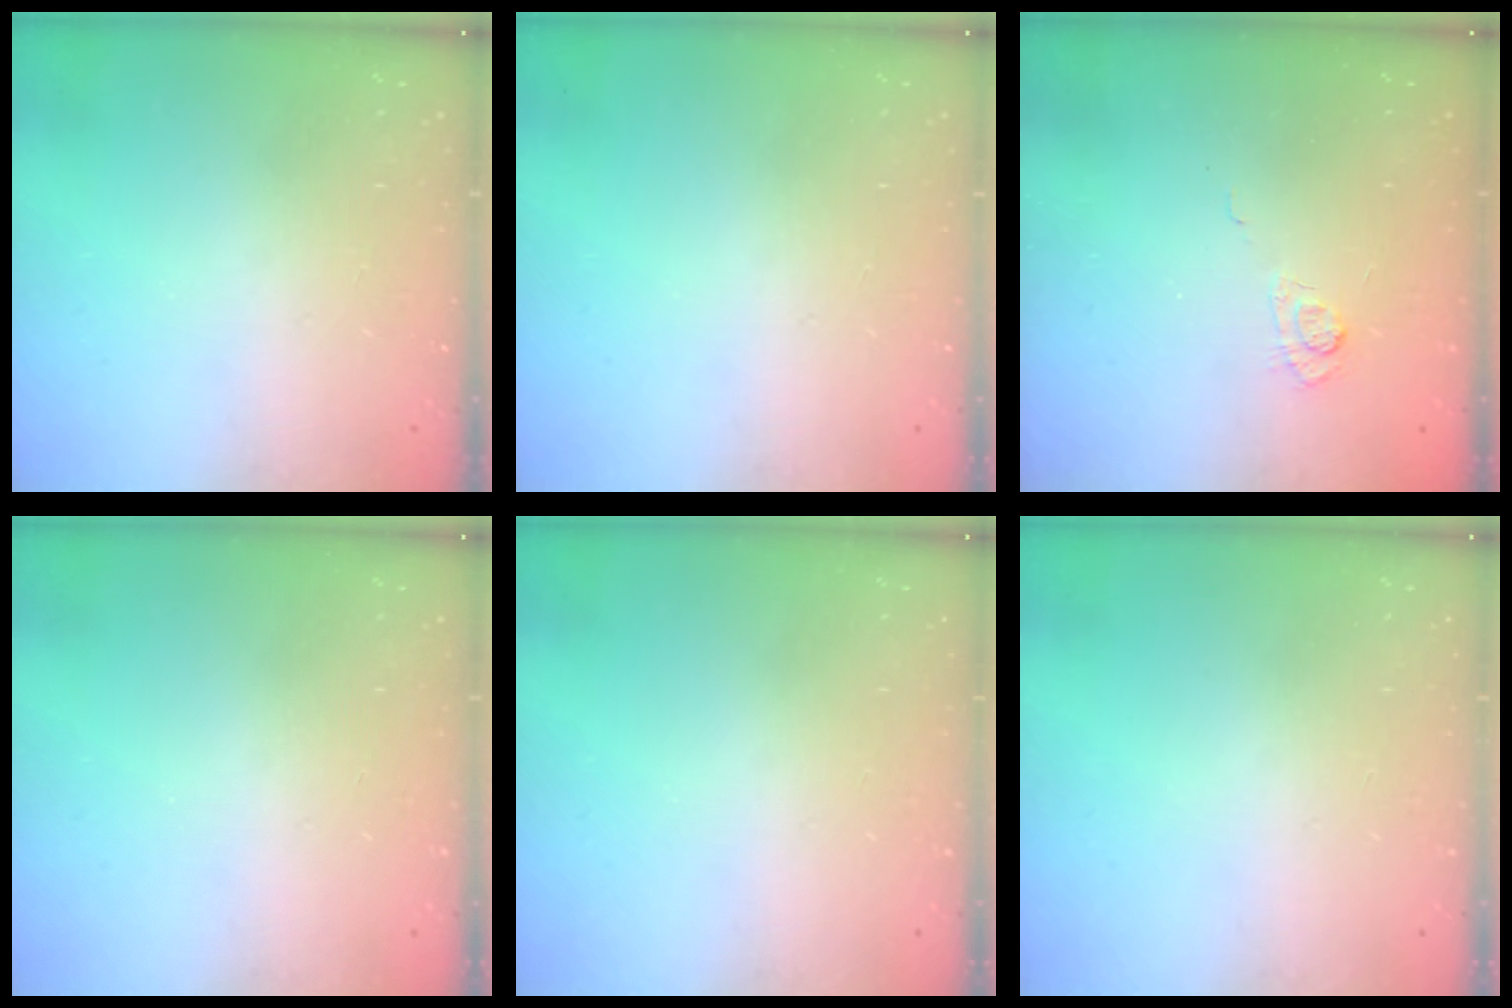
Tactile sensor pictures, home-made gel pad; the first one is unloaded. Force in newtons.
{"total": 0.0}
{"total": 3.6, "press": 3.1, "slide": 1.7}
{"total": 0.0}
{"total": 0.0}
{"total": 0.0}